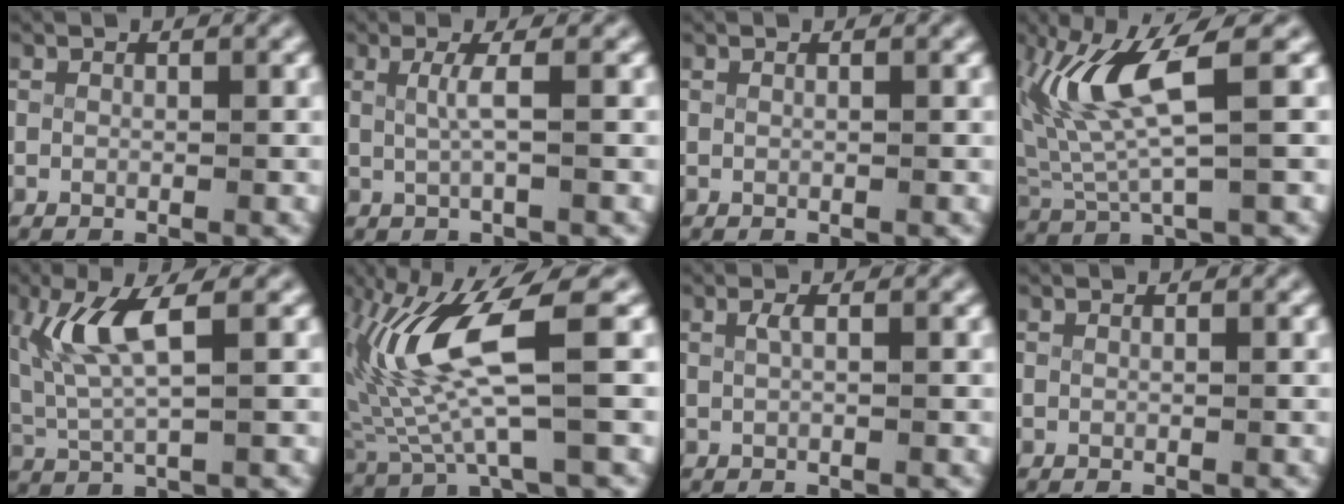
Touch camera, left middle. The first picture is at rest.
{"total": 1.8, "force": [0.1, -0.3, 1.8], "torque": [-0.042, -0.005, 0.006]}
{"total": 0.0}
{"total": 6.6, "force": [1.5, 2.3, 6.0], "torque": [-0.139, -0.004, 0.033]}
{"total": 5.1, "force": [1.5, 1.9, 4.5], "torque": [-0.108, -0.007, 0.035]}
{"total": 8.2, "force": [0.8, 2.8, 7.6], "torque": [-0.160, 0.003, 0.021]}
{"total": 0.7, "force": [0.1, -0.1, 0.7], "torque": [-0.017, -0.004, 0.005]}
{"total": 0.0}